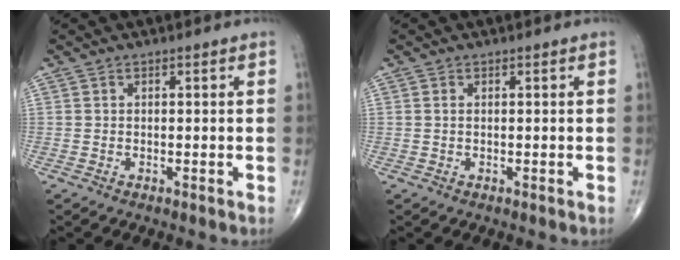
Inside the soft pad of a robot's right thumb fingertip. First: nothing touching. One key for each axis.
{"total": 0.5, "fx": 0.1, "fy": 0.2, "fz": 0.5, "tx": -0.012, "ty": 0.001, "tz": 0.002}